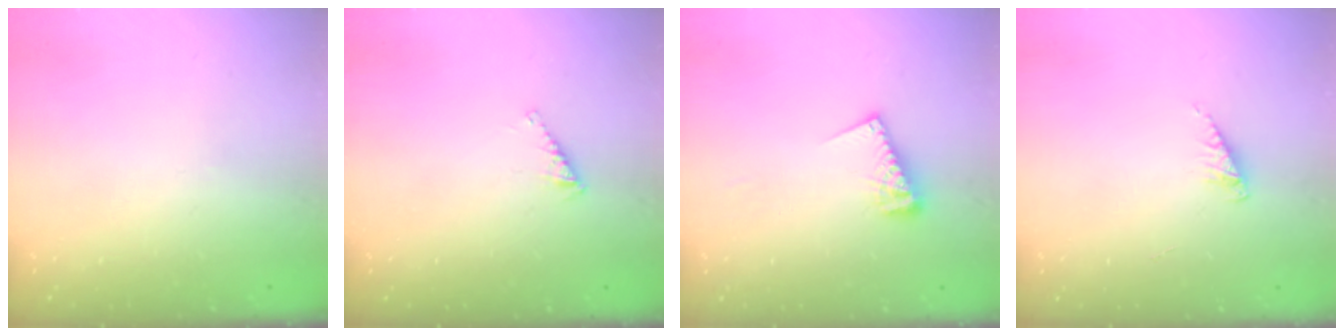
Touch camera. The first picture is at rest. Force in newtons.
{"total": 2.7, "press": 2.6, "slide": 0.4}
{"total": 8.2, "press": 8.2, "slide": 0.8}
{"total": 4.4, "press": 4.3, "slide": 0.6}